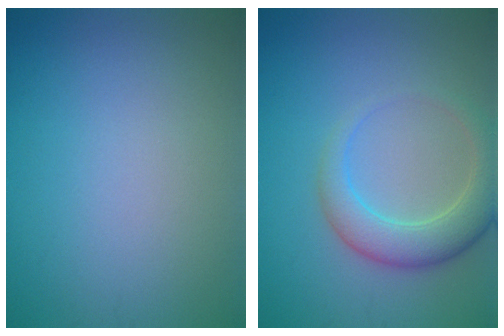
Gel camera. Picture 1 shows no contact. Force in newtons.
{"total": 4.5, "press": 4.5, "slide": 0.4}